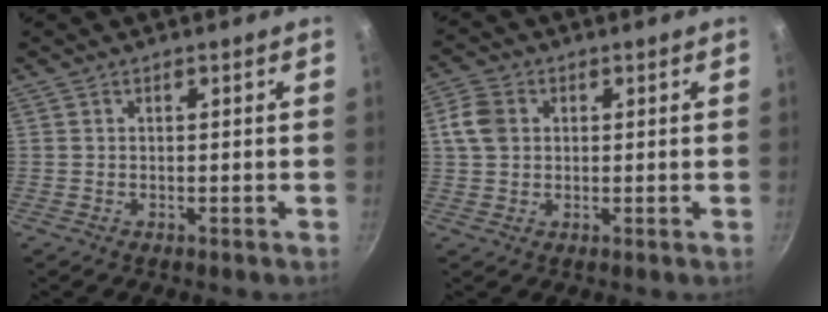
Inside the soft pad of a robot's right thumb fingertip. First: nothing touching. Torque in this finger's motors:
{"motor_torque": [0.20, 1.68, 0.18, 0.27, 0.06]}